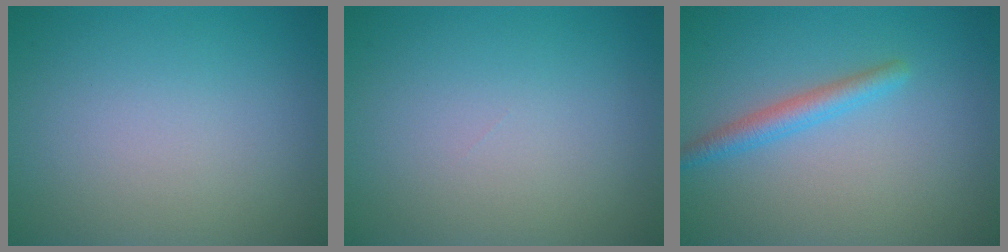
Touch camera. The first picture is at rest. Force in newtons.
{"total": 0.0}
{"total": 2.2, "press": 2.2, "slide": 0.1}